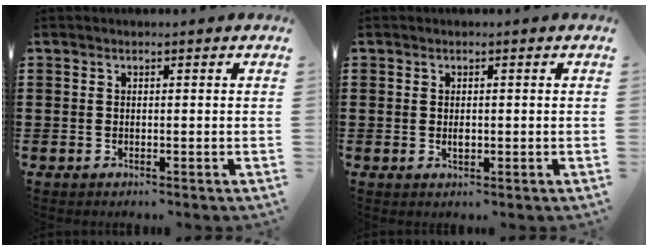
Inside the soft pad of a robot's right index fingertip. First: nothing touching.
{"total": 1.1, "force": [-0.1, 0.6, 0.9], "torque": [-0.017, 0.003, -0.003]}